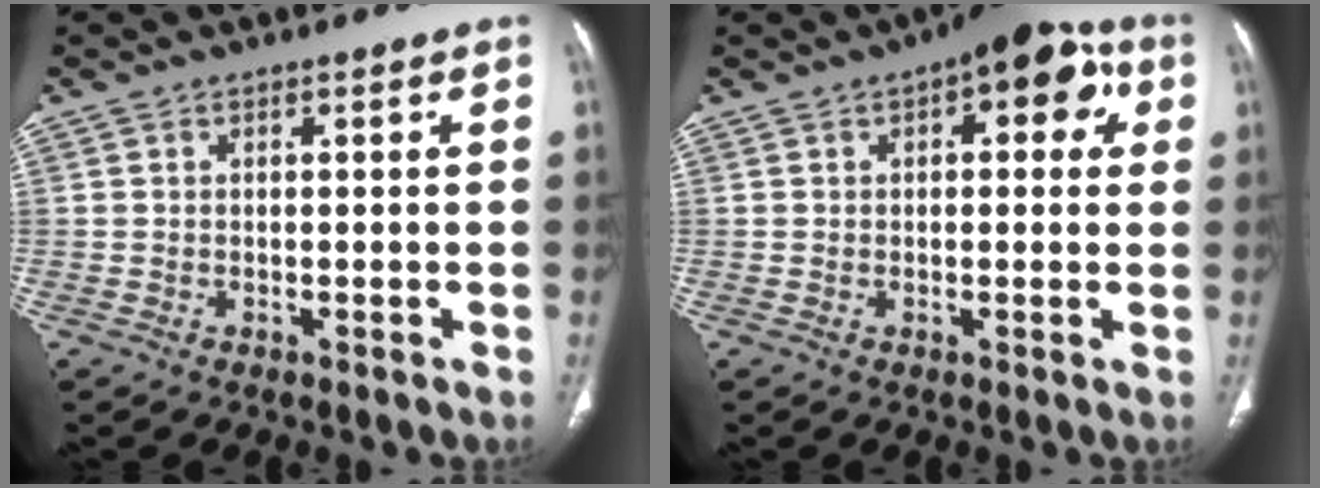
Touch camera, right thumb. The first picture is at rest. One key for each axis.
{"total": 10.6, "fx": 3.9, "fy": 5.0, "fz": 8.5, "tx": -0.071, "ty": 0.019, "tz": 0.040}